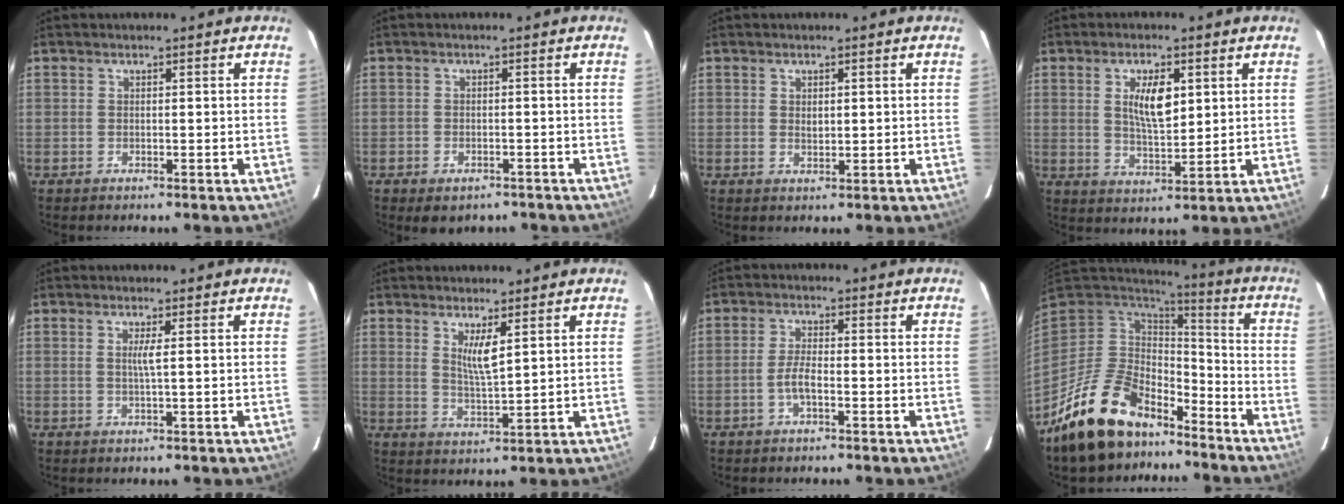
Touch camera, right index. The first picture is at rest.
{"total": 4.8, "force": [-3.3, 2.9, 2.1], "torque": [-0.045, -0.008, -0.037]}
{"total": 1.7, "force": [0.4, 1.0, 1.2], "torque": [-0.018, 0.002, 0.010]}
{"total": 7.6, "force": [2.3, 3.2, 6.5], "torque": [-0.111, 0.000, 0.048]}
{"total": 1.8, "force": [0.4, -0.6, 1.6], "torque": [-0.030, -0.003, 0.008]}
{"total": 4.6, "force": [2.2, 0.7, 3.9], "torque": [-0.071, -0.012, 0.042]}
{"total": 3.3, "force": [-1.4, 0.8, 2.8], "torque": [-0.064, 0.005, -0.028]}
{"total": 19.2, "force": [-13.6, 9.5, 9.6], "torque": [-0.198, -0.005, -0.219]}